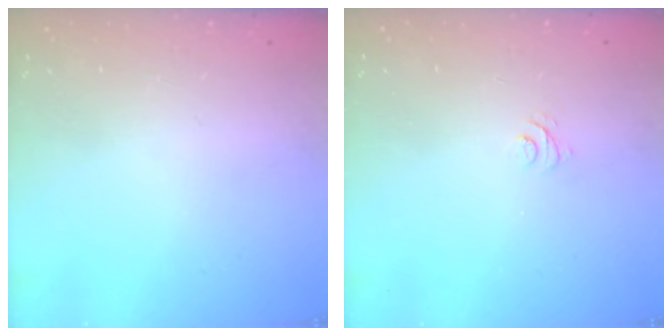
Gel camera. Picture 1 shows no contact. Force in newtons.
{"total": 4.0, "press": 4.0, "slide": 0.3}